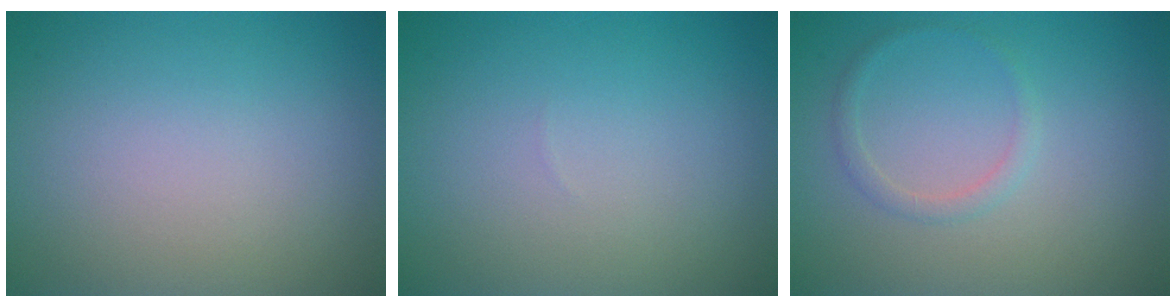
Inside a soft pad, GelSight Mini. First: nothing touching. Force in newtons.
{"total": 0.0}
{"total": 1.2, "press": 1.2, "slide": 0.2}